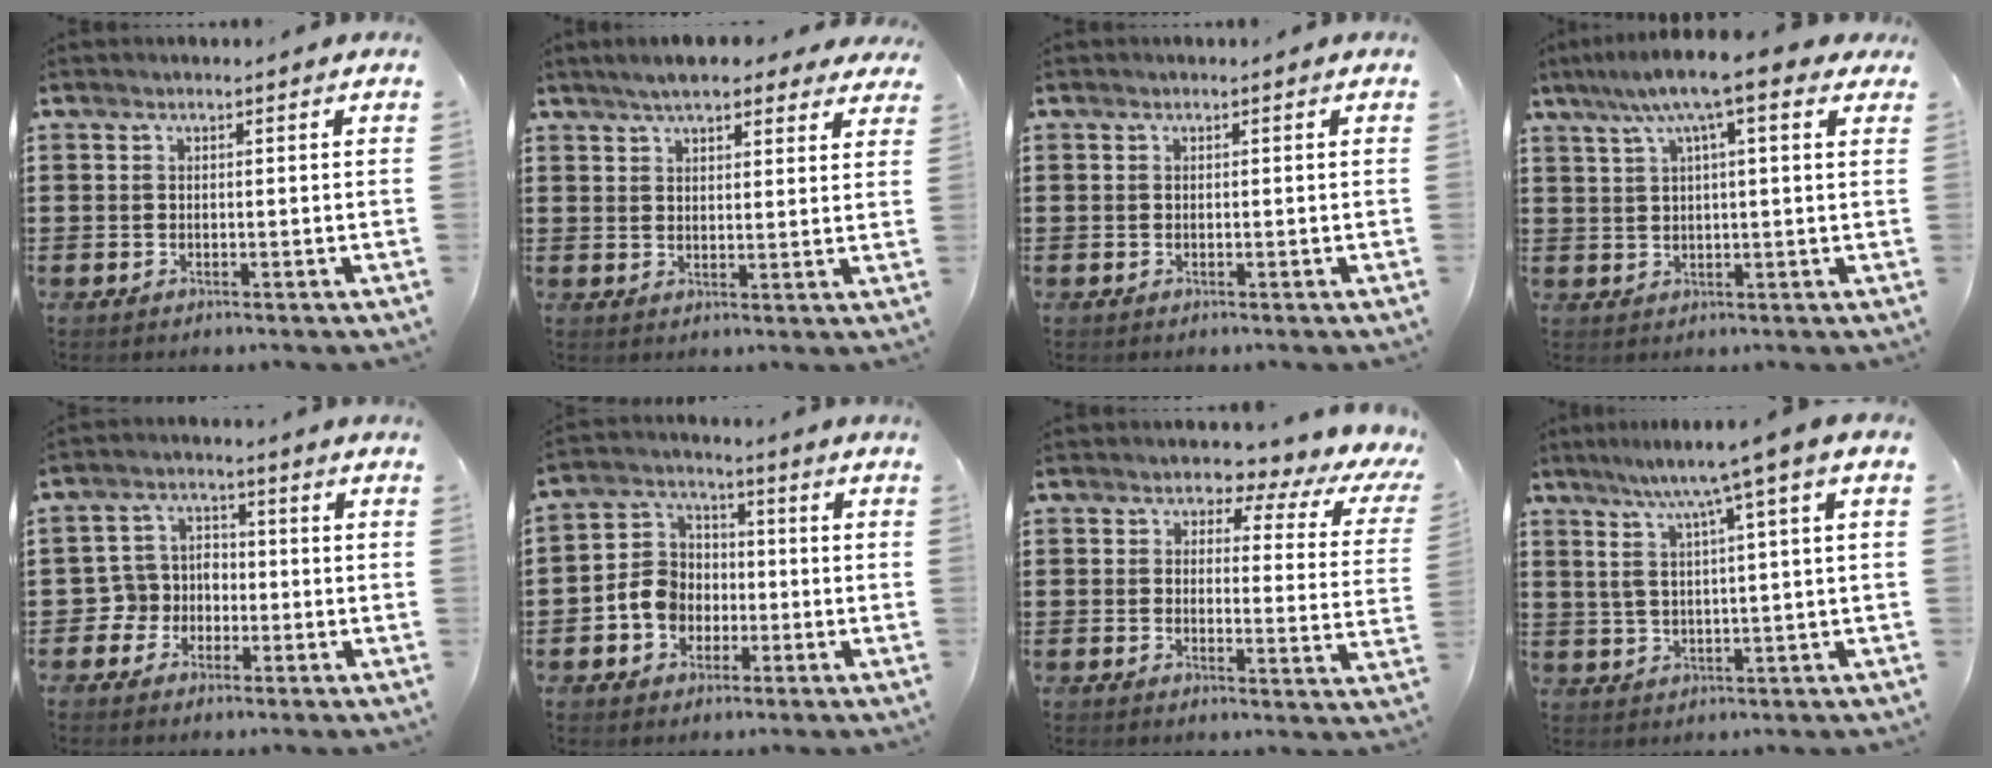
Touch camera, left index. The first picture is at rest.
{"total": 5.9, "force": [5.0, 1.5, 2.8], "torque": [-0.059, -0.004, 0.089]}
{"total": 0.0}
{"total": 12.0, "force": [8.6, 0.6, 8.4], "torque": [-0.180, -0.024, 0.142]}
{"total": 4.8, "force": [-2.1, 4.2, 1.1], "torque": [-0.051, 0.008, -0.049]}
{"total": 6.4, "force": [-2.0, 5.6, 2.3], "torque": [-0.069, 0.018, -0.040]}
{"total": 2.9, "force": [2.2, 1.2, 1.5], "torque": [-0.034, -0.022, 0.027]}
{"total": 6.2, "force": [2.7, -0.2, 5.6], "torque": [-0.120, -0.010, 0.037]}